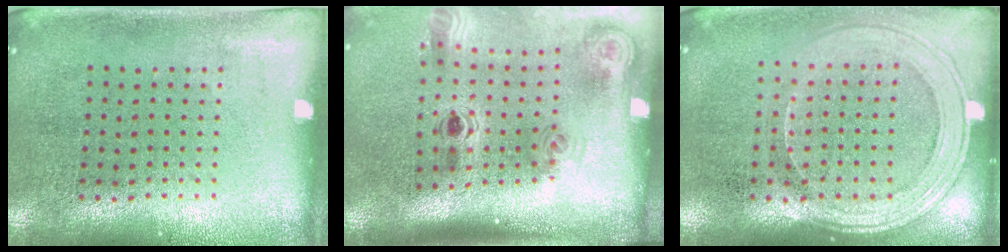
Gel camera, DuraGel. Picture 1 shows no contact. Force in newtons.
{"total": 2.1, "press": 1.4, "slide": 1.5}
{"total": 1.6, "press": 1.4, "slide": 0.7}